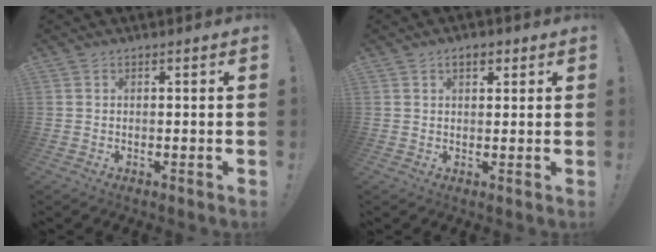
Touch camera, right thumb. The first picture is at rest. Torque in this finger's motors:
{"motor_torque": [-0.08, 0.17, 0.06, -0.06, 0.00]}